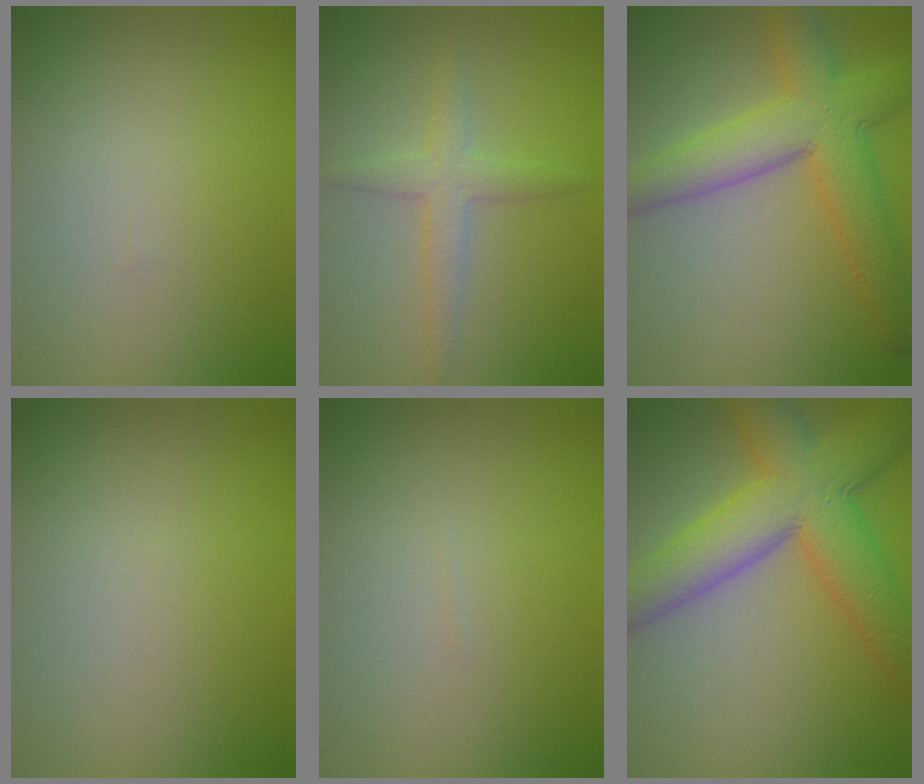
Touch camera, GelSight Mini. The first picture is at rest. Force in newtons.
{"total": 2.6, "press": 2.6, "slide": 0.1}
{"total": 7.2, "press": 7.2, "slide": 0.3}
{"total": 0.0}
{"total": 0.0}
{"total": 9.5, "press": 9.5, "slide": 0.3}